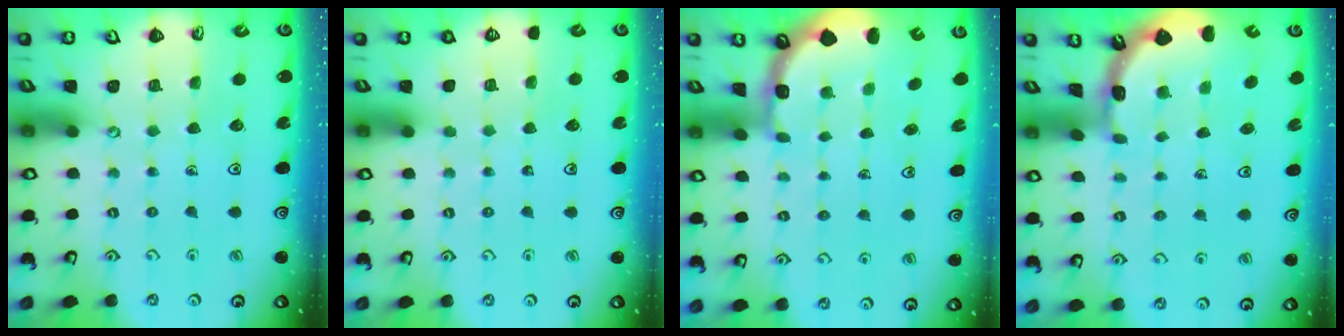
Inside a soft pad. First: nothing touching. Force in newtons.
{"total": 0.0}
{"total": 1.7, "press": 1.6, "slide": 0.4}
{"total": 1.6, "press": 1.6, "slide": 0.1}